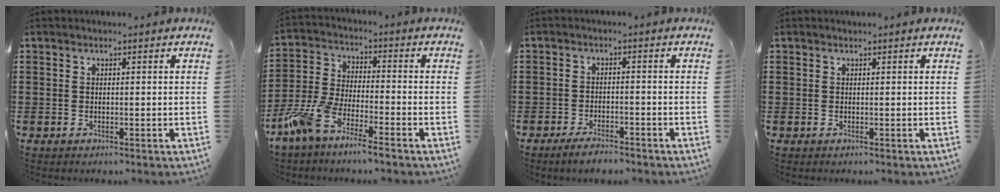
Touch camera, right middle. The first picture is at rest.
{"total": 7.2, "force": [-6.1, 0.8, 3.8], "torque": [-0.110, -0.015, -0.126]}
{"total": 3.0, "force": [-2.7, 0.5, 1.3], "torque": [-0.022, 0.005, -0.054]}
{"total": 0.0}